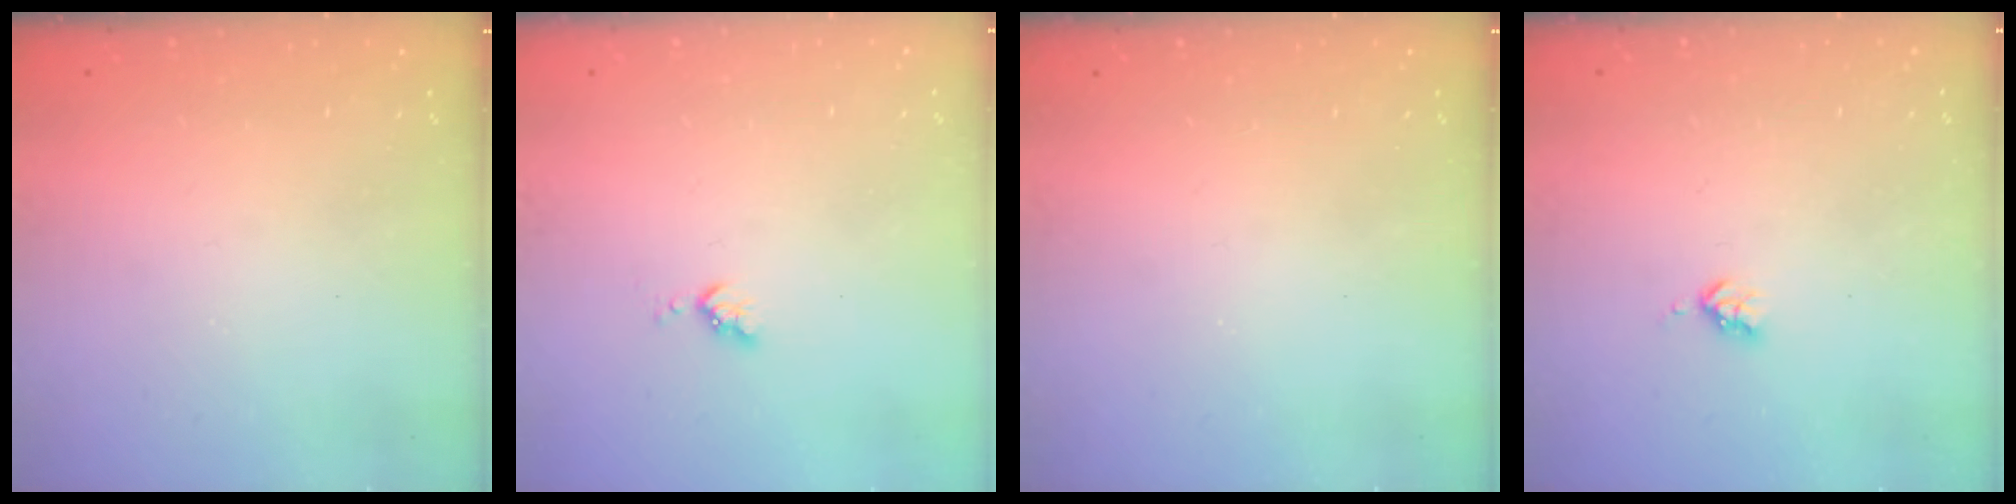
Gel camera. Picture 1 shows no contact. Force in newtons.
{"total": 3.5, "press": 3.5, "slide": 0.4}
{"total": 0.0}
{"total": 2.7, "press": 2.6, "slide": 0.5}